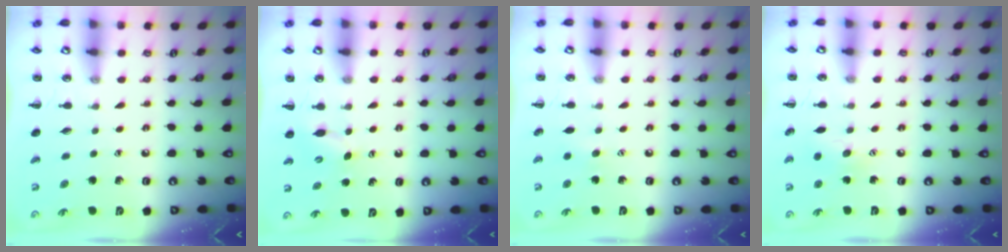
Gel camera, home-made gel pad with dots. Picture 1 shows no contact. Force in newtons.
{"total": 3.1, "press": 3.0, "slide": 0.7}
{"total": 3.0, "press": 2.9, "slide": 0.6}
{"total": 7.4, "press": 7.3, "slide": 1.1}